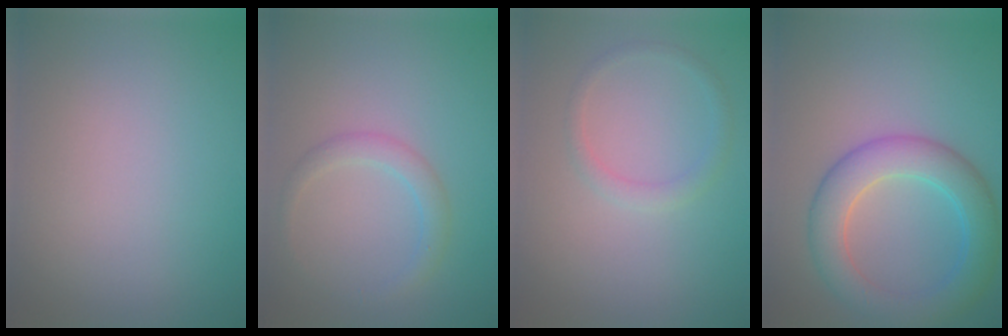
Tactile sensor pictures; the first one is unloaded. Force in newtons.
{"total": 1.9, "press": 1.9, "slide": 0.2}
{"total": 1.4, "press": 1.4, "slide": 0.1}
{"total": 5.9, "press": 5.9, "slide": 0.2}